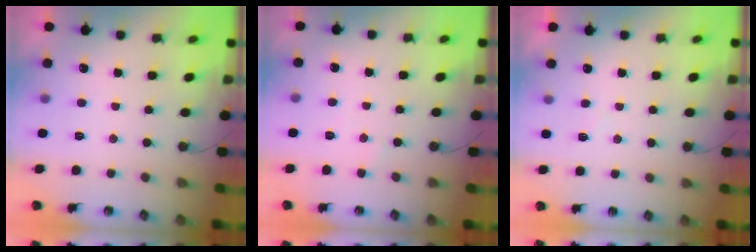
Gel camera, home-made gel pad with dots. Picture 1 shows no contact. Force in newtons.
{"total": 2.6, "press": 2.5, "slide": 0.5}
{"total": 4.5, "press": 4.5, "slide": 0.5}